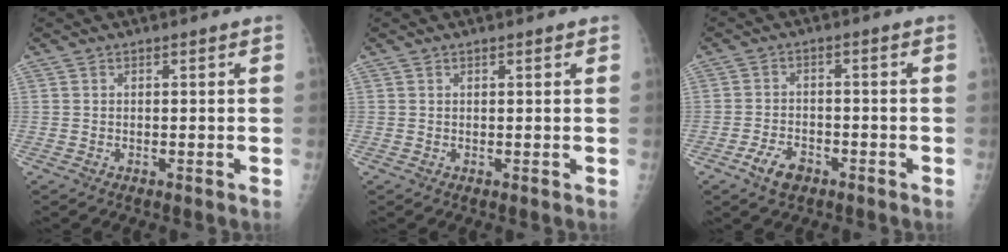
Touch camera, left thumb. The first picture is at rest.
{"total": 0.7, "force": [0.5, 0.2, 0.5], "torque": [-0.006, -0.001, 0.007]}
{"total": 4.9, "force": [-2.9, 2.7, 2.7], "torque": [-0.049, 0.017, -0.050]}